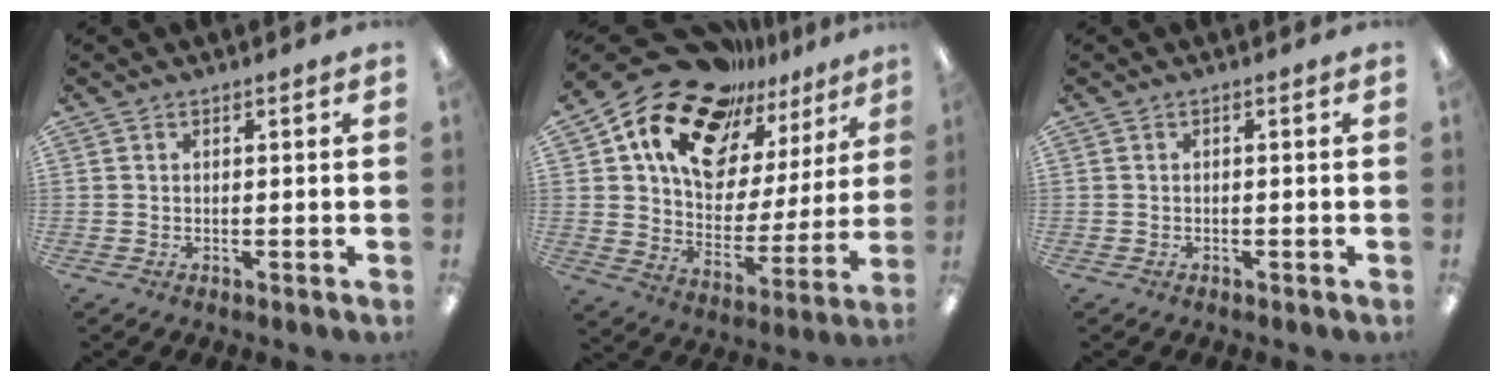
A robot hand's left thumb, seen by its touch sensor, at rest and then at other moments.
{"total": 19.8, "force": [14.6, 10.6, 8.1], "torque": [-0.155, -0.107, 0.258]}
{"total": 0.0}